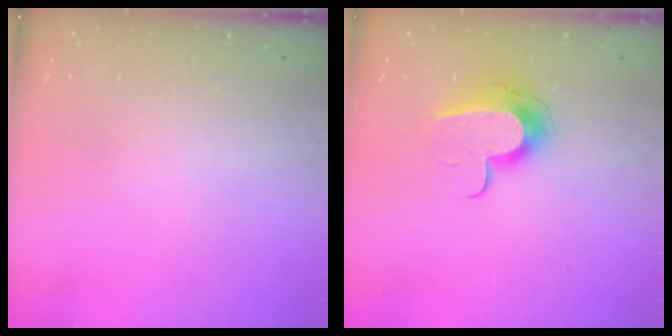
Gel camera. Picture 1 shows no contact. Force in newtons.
{"total": 10.7, "press": 10.7, "slide": 0.5}